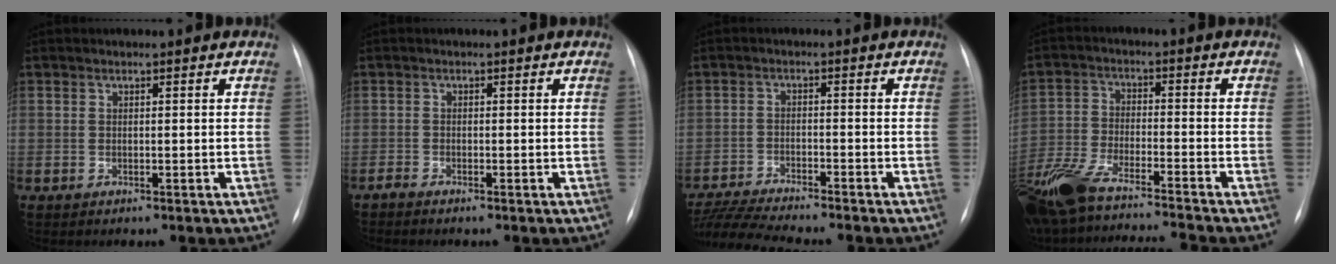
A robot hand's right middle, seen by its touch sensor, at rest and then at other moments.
{"total": 0.7, "force": [-0.6, -0.1, 0.2], "torque": [-0.004, -0.001, -0.012]}
{"total": 9.9, "force": [-9.1, -0.6, 3.8], "torque": [-0.070, -0.013, -0.155]}
{"total": 16.1, "force": [-13.8, 0.8, 8.3], "torque": [-0.177, -0.013, -0.245]}